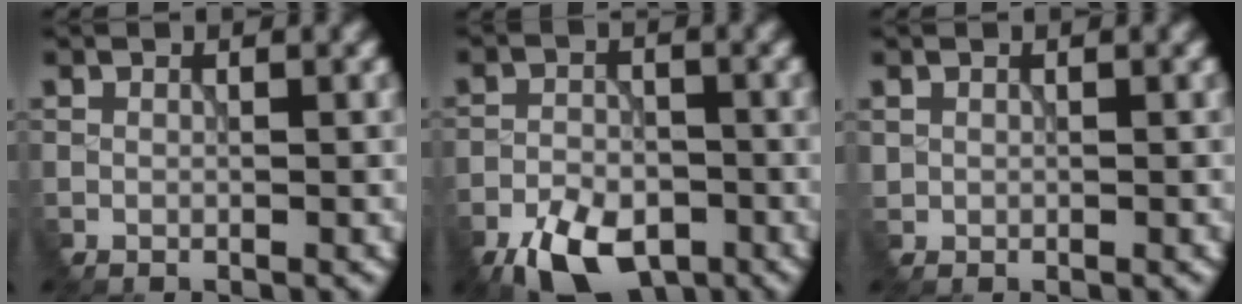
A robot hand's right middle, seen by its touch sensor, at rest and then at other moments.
{"total": 7.0, "force": [-4.9, 3.4, 3.6], "torque": [-0.065, -0.016, -0.085]}
{"total": 0.6, "force": [0.3, 0.4, -0.1], "torque": [0.000, 0.001, 0.008]}